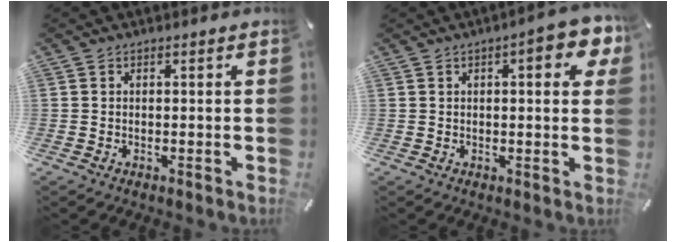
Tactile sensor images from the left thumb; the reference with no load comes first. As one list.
[{"total": 8.1, "force": [3.3, 2.6, 7.0], "torque": [-0.087, -0.015, 0.047]}]